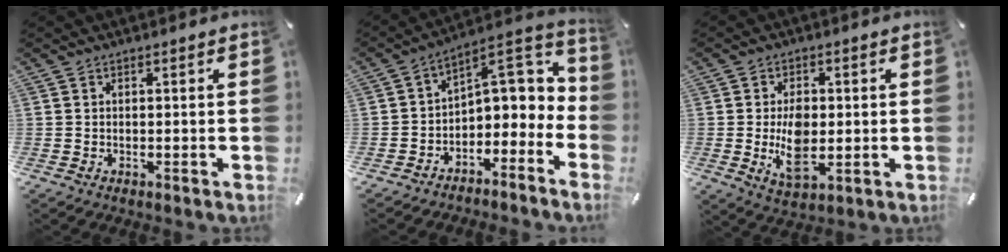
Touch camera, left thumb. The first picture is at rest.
{"total": 6.4, "force": [1.8, 4.9, 3.7], "torque": [-0.032, -0.037, 0.030]}
{"total": 8.2, "force": [-0.3, 4.7, 6.7], "torque": [-0.131, -0.005, -0.008]}